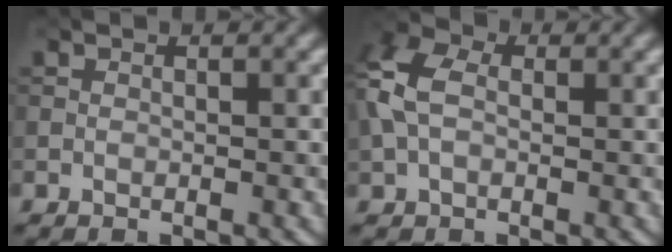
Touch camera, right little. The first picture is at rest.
{"total": 5.9, "force": [0.8, 4.2, 4.1], "torque": [-0.112, 0.014, 0.004]}